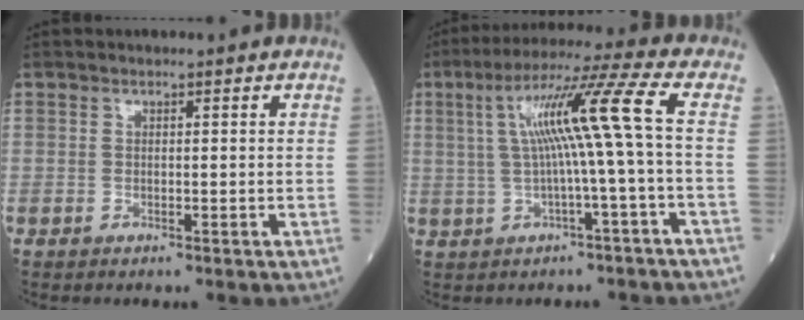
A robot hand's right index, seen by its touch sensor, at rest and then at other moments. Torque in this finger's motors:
{"motor_torque": [1.58, 0.26, 0.79, 0.21]}